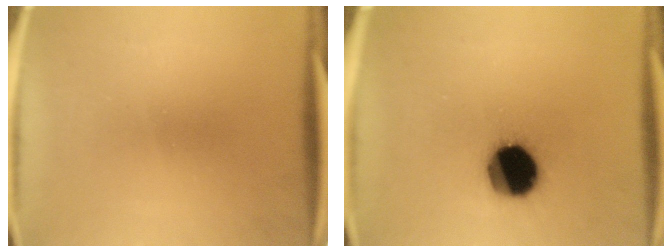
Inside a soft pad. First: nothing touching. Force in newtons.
{"total": 16.6}